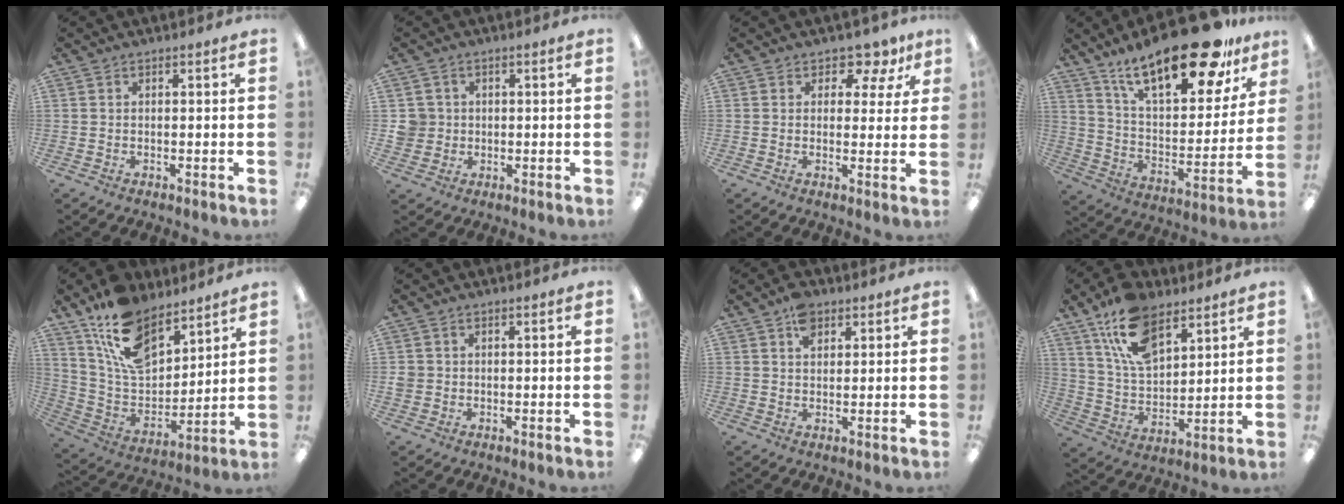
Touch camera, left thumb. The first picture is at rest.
{"total": 4.3, "force": [0.2, 4.2, 0.6], "torque": [-0.014, 0.007, 0.004]}
{"total": 5.7, "force": [4.0, 3.4, 2.4], "torque": [-0.025, -0.025, 0.065]}
{"total": 25.5, "force": [18.0, 9.0, 15.7], "torque": [-0.245, -0.110, 0.302]}
{"total": 16.7, "force": [11.7, 8.5, 8.3], "torque": [-0.168, -0.060, 0.221]}
{"total": 1.8, "force": [-0.2, 1.8, 0.4], "torque": [-0.007, 0.002, -0.004]}
{"total": 5.1, "force": [2.9, 3.2, 2.7], "torque": [-0.046, -0.002, 0.052]}
{"total": 15.9, "force": [9.8, 8.4, 9.3], "torque": [-0.179, -0.031, 0.184]}